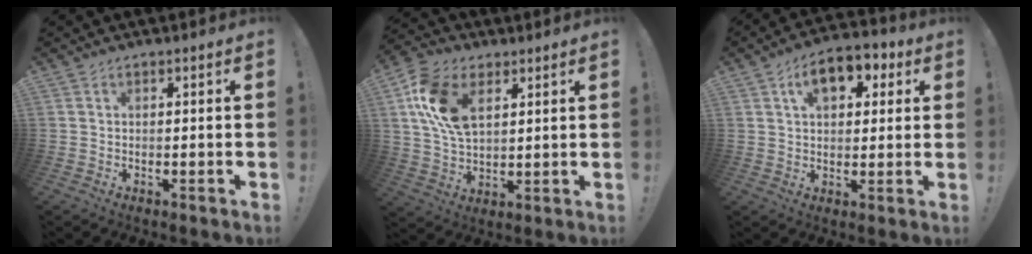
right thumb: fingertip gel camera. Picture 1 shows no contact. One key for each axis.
{"total": 15.5, "fx": 6.1, "fy": 9.6, "fz": 10.5, "tx": -0.200, "ty": -0.009, "tz": 0.115}
{"total": 10.7, "fx": 4.6, "fy": 6.4, "fz": 7.2, "tx": -0.101, "ty": -0.006, "tz": 0.081}